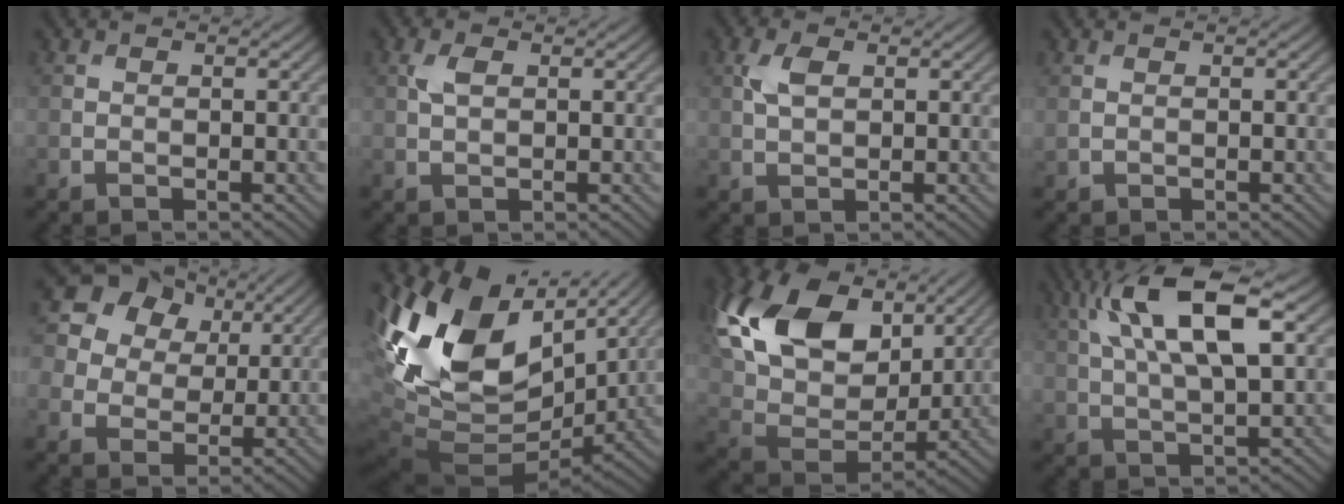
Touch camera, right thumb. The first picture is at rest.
{"total": 2.2, "force": [0.7, 1.1, 1.7], "torque": [-0.044, 0.003, 0.014]}
{"total": 3.1, "force": [1.0, 1.6, 2.4], "torque": [-0.060, 0.004, 0.021]}
{"total": 0.5, "force": [0.3, 0.3, 0.2], "torque": [-0.008, -0.001, 0.011]}
{"total": 16.0, "force": [7.9, 12.3, 6.5], "torque": [-0.209, 0.047, 0.154]}
{"total": 17.3, "force": [5.5, 11.1, 12.0], "torque": [-0.286, 0.001, 0.116]}
{"total": 17.9, "force": [8.3, 11.0, 11.4], "torque": [-0.269, 0.026, 0.161]}
{"total": 13.6, "force": [5.2, 4.9, 11.6], "torque": [-0.222, 0.015, 0.089]}